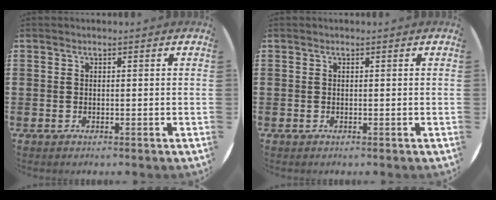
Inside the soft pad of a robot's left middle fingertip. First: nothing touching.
{"total": 0.0}